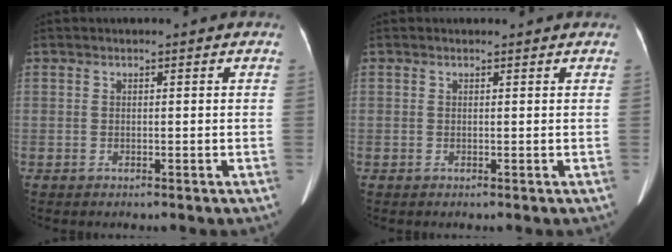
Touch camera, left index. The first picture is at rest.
{"total": 0.8, "force": [0.8, 0.3, 0.0], "torque": [-0.013, 0.006, 0.007]}